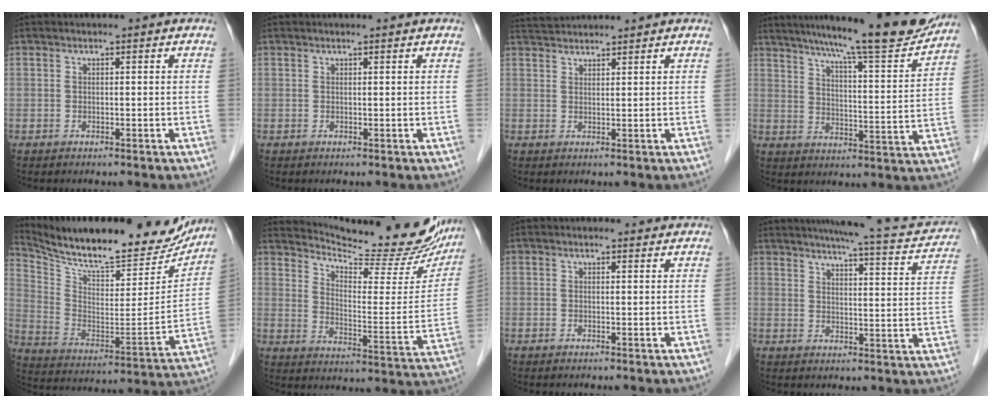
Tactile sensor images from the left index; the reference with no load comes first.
{"total": 0.7, "force": [0.6, 0.0, 0.2], "torque": [-0.006, 0.006, 0.012]}
{"total": 3.8, "force": [3.8, 0.1, 0.5], "torque": [-0.013, 0.031, 0.074]}
{"total": 18.3, "force": [16.2, 0.6, 8.6], "torque": [-0.129, -0.024, 0.223]}
{"total": 26.5, "force": [23.5, 5.6, 10.8], "torque": [-0.182, -0.047, 0.338]}
{"total": 20.7, "force": [19.3, 3.0, 6.8], "torque": [-0.103, -0.063, 0.254]}
{"total": 0.9, "force": [0.8, 0.4, -0.1], "torque": [-0.007, -0.003, 0.005]}
{"total": 15.1, "force": [13.5, 2.2, 6.4], "torque": [-0.076, -0.011, 0.155]}